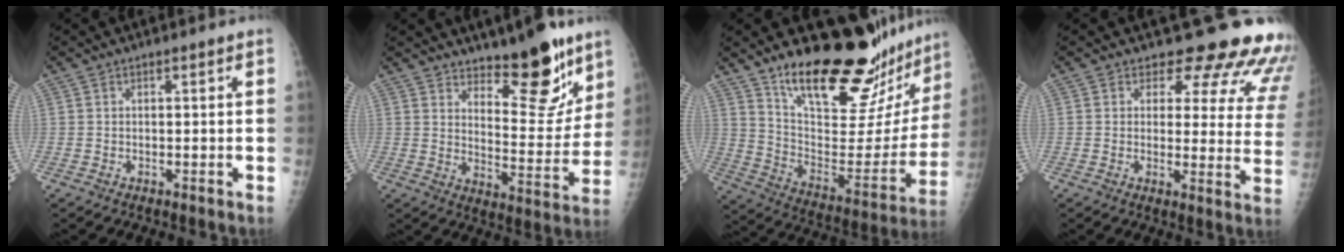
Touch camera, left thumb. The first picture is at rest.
{"total": 14.2, "force": [10.0, 5.3, 8.7], "torque": [-0.071, -0.080, 0.157]}
{"total": 26.6, "force": [21.8, 7.3, 13.4], "torque": [-0.162, -0.139, 0.326]}
{"total": 15.7, "force": [14.3, 5.3, 3.8], "torque": [0.009, -0.117, 0.138]}